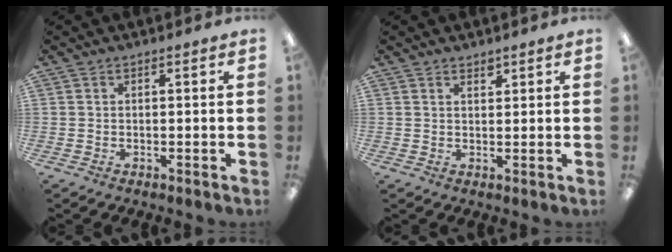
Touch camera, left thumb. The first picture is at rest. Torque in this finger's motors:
{"motor_torque": [0.16, 0.08, -0.43, 0.24, 0.00]}